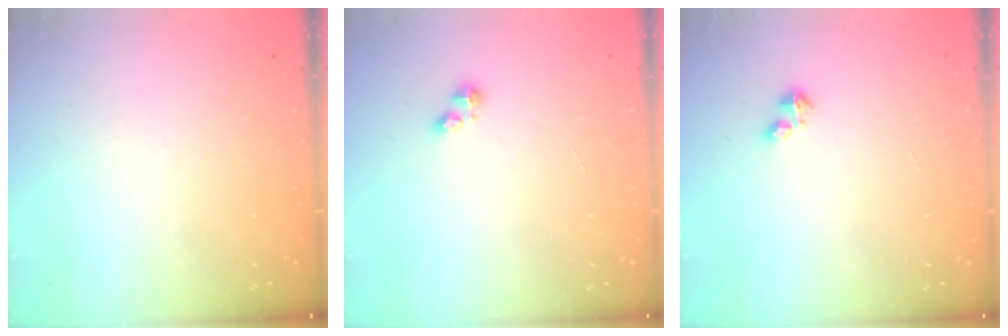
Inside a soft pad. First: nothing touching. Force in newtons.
{"total": 2.5, "press": 2.5, "slide": 0.4}
{"total": 1.6, "press": 1.6, "slide": 0.3}